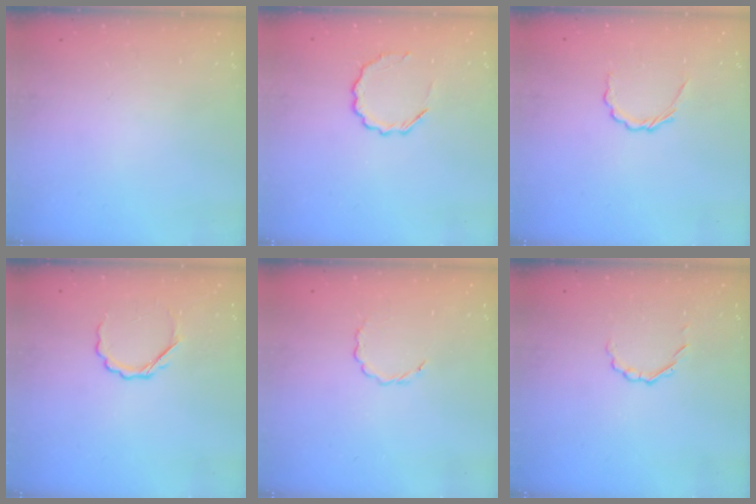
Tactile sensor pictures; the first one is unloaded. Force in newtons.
{"total": 7.2, "press": 7.1, "slide": 1.5}
{"total": 2.6, "press": 2.4, "slide": 1.0}
{"total": 4.2, "press": 4.1, "slide": 1.0}
{"total": 2.7, "press": 2.5, "slide": 1.0}
{"total": 1.8, "press": 1.7, "slide": 0.7}